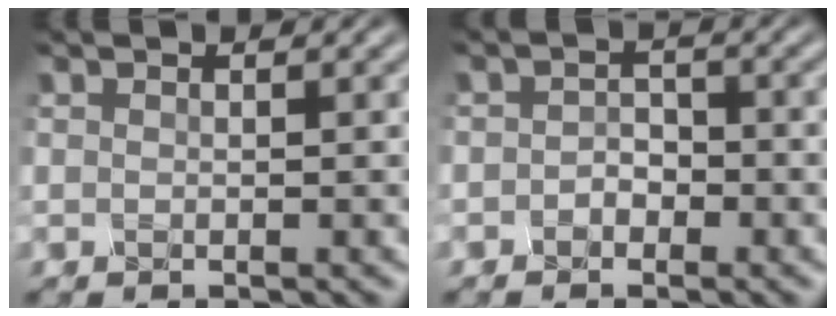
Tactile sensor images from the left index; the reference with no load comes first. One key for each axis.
{"total": 1.9, "fx": -1.2, "fy": 1.3, "fz": 0.7, "tx": -0.011, "ty": 0.001, "tz": -0.030}